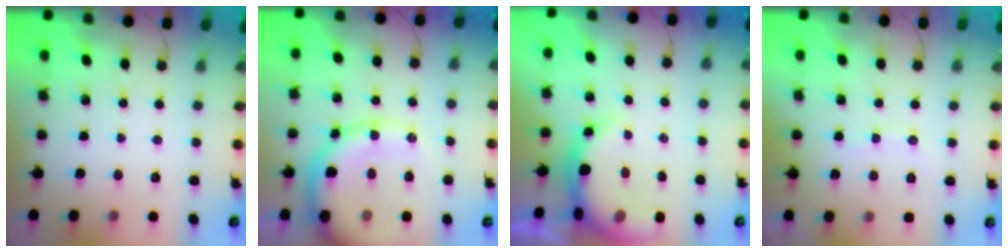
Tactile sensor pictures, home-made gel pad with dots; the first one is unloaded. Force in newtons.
{"total": 17.3, "press": 17.0, "slide": 3.6}
{"total": 9.5, "press": 9.3, "slide": 1.8}
{"total": 5.8, "press": 5.8, "slide": 0.8}